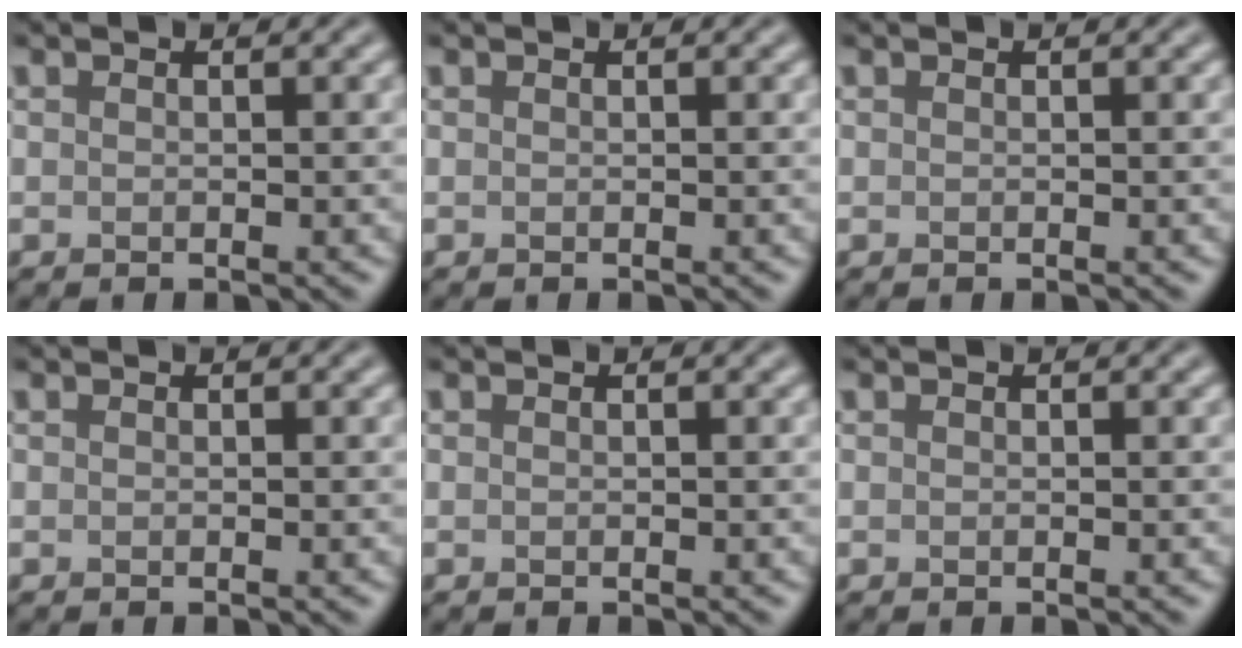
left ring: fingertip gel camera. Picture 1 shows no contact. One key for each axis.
{"total": 0.0}
{"total": 0.0}
{"total": 0.0}
{"total": 0.0}
{"total": 0.0}